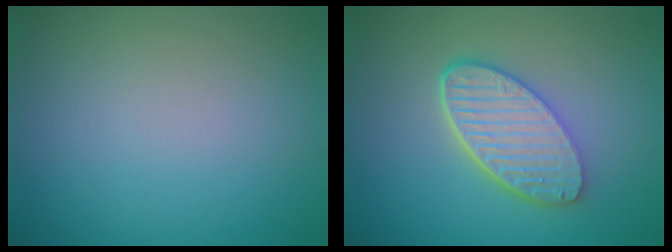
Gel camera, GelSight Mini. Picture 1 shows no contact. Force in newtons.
{"total": 5.7, "press": 4.5, "slide": 3.5}